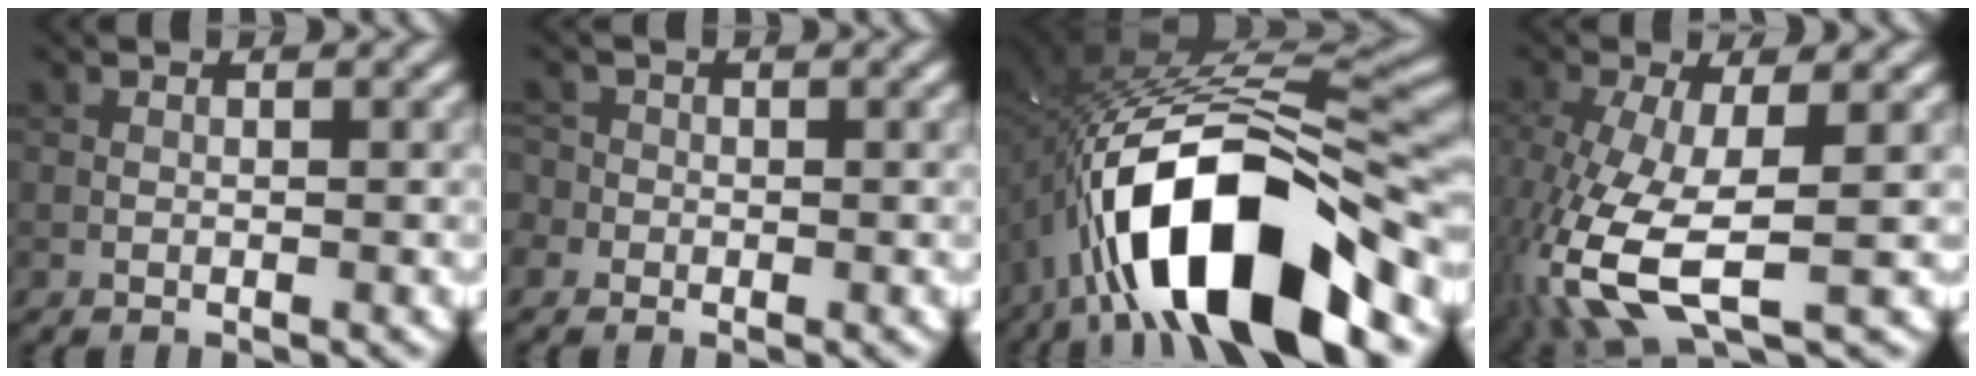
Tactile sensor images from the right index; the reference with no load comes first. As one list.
[{"total": 1.9, "force": [-0.1, 1.8, 0.6], "torque": [-0.003, 0.014, -0.024]}, {"total": 15.3, "force": [-6.9, 5.9, 12.3], "torque": [-0.220, 0.004, -0.115]}, {"total": 8.8, "force": [-2.6, 3.8, 7.5], "torque": [-0.187, -0.022, -0.047]}]